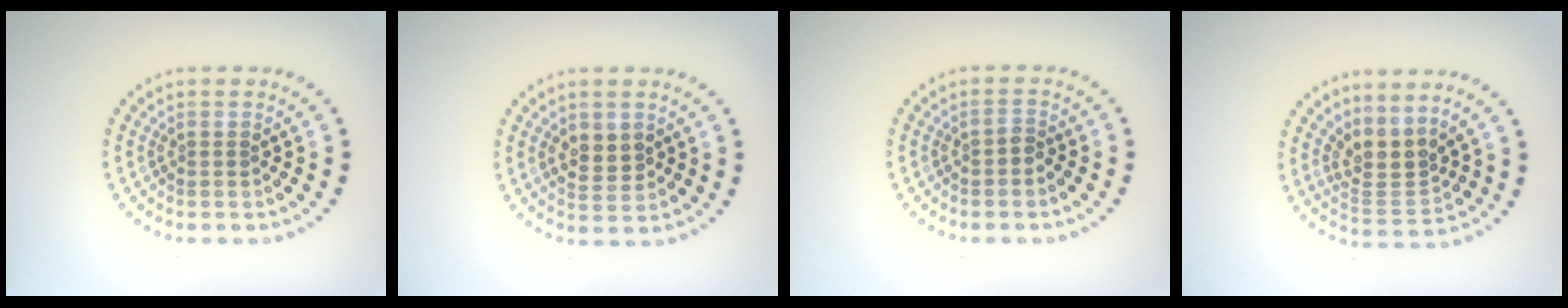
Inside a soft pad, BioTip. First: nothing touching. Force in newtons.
{"total": 2.3, "press": 2.2, "slide": 0.3}
{"total": 1.0, "press": 0.8, "slide": 0.6}
{"total": 3.0, "press": 2.2, "slide": 2.1}